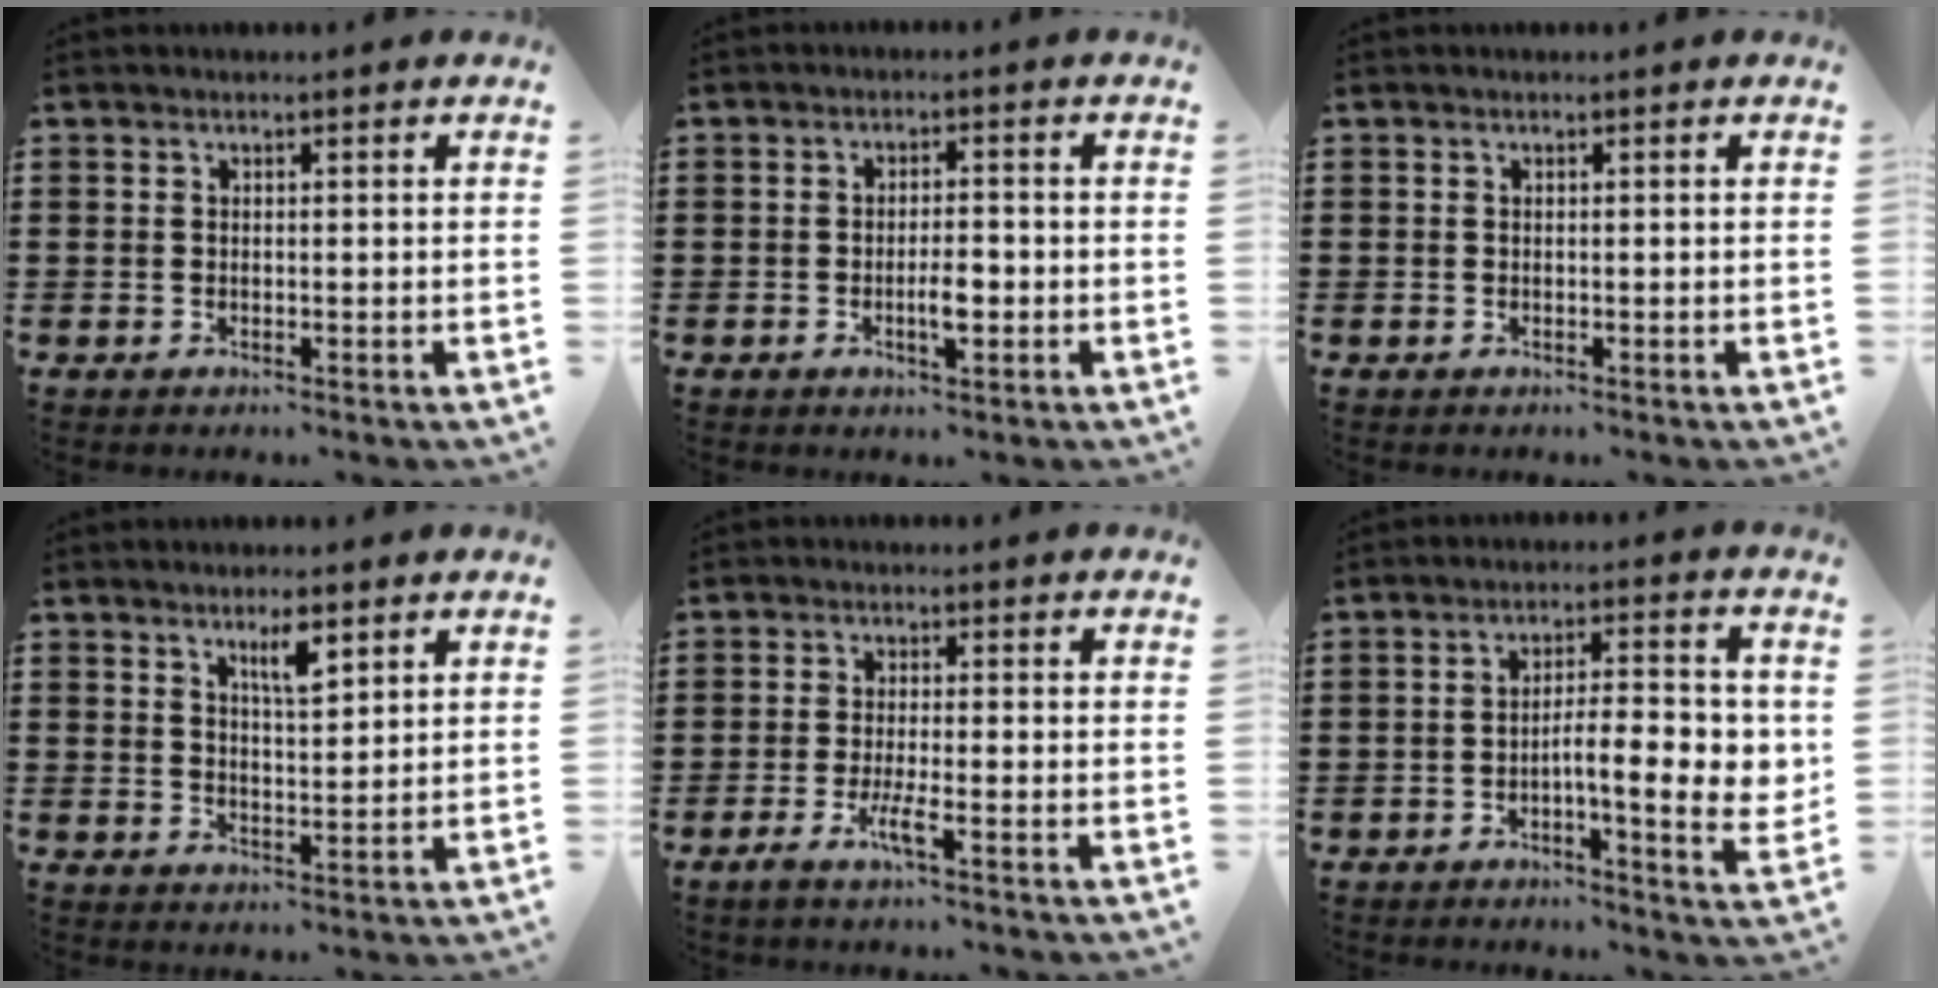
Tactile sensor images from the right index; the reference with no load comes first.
{"total": 3.7, "force": [-0.9, 1.0, 3.4], "torque": [-0.060, 0.003, -0.016]}
{"total": 0.0}
{"total": 4.0, "force": [2.6, 0.9, 2.9], "torque": [-0.055, 0.003, 0.042]}
{"total": 4.1, "force": [-2.0, 0.3, 3.5], "torque": [-0.071, -0.012, -0.038]}
{"total": 8.1, "force": [-1.3, 2.2, 7.7], "torque": [-0.116, -0.001, -0.025]}